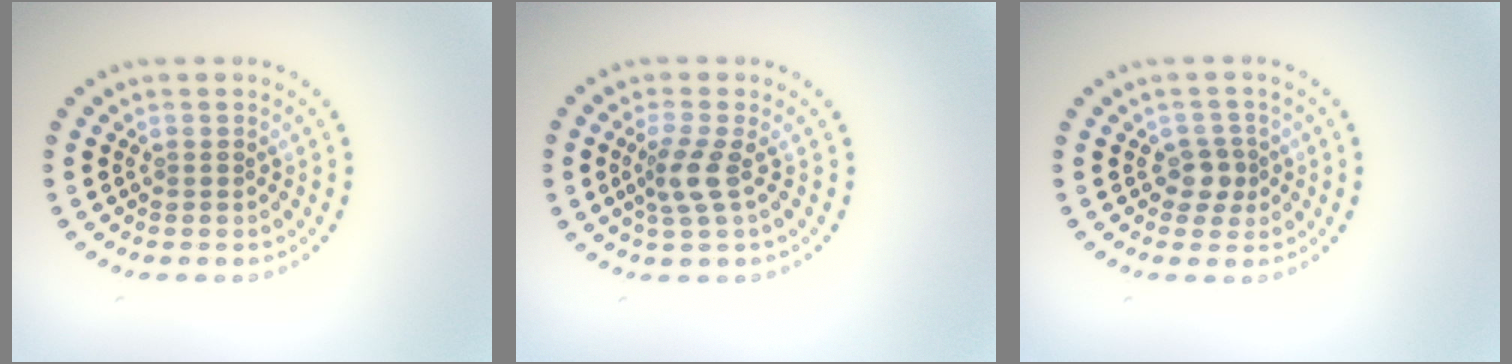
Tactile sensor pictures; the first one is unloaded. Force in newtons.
{"total": 2.4, "press": 1.8, "slide": 1.6}
{"total": 1.8, "press": 1.5, "slide": 1.0}